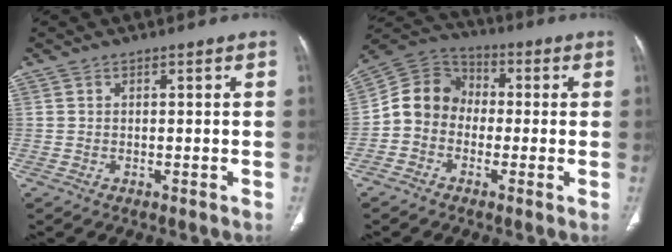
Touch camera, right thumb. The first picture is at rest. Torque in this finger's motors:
{"motor_torque": [-0.13, 0.48, 0.58, -0.78, 0.06]}